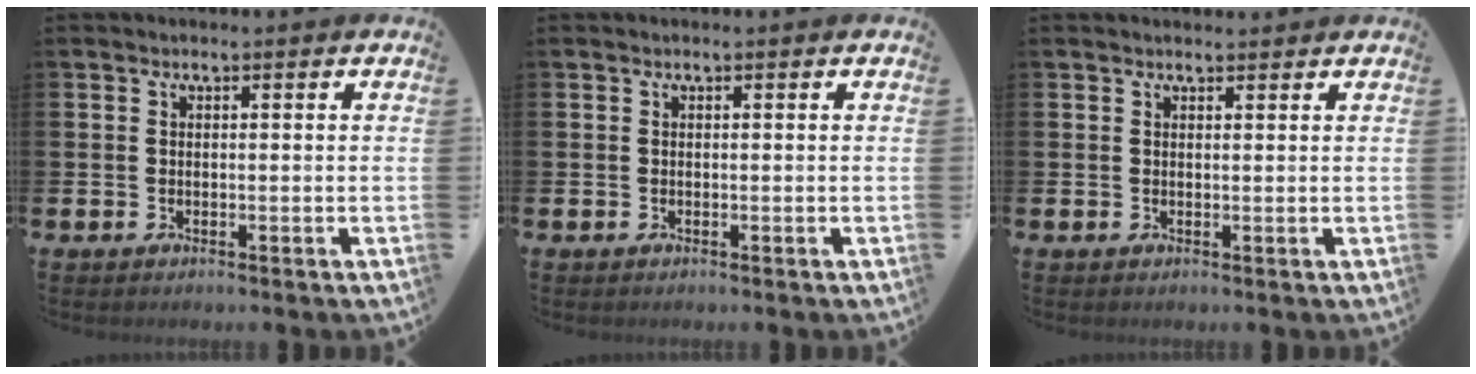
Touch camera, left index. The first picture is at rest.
{"total": 0.0}
{"total": 0.8, "force": [0.8, 0.1, 0.2], "torque": [0.010, -0.003, 0.012]}